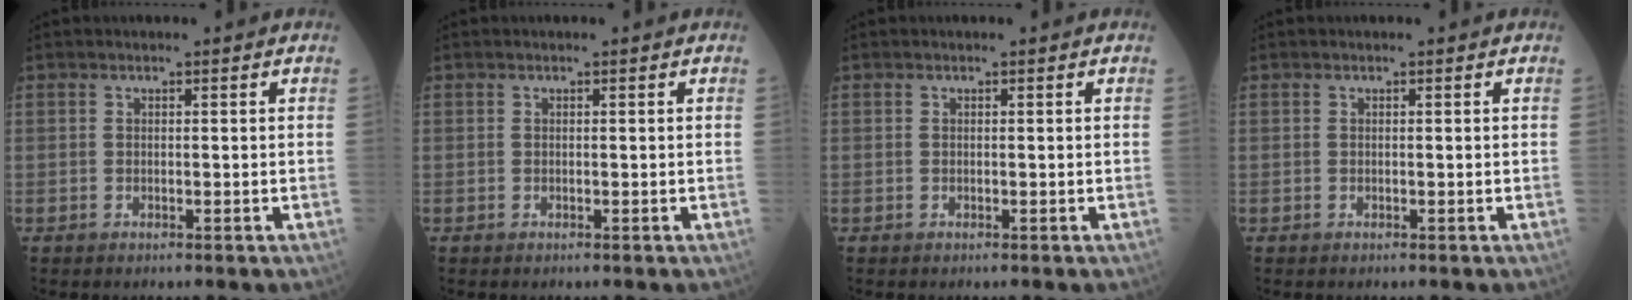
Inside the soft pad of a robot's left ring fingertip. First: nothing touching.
{"total": 0.0}
{"total": 0.0}
{"total": 0.0}